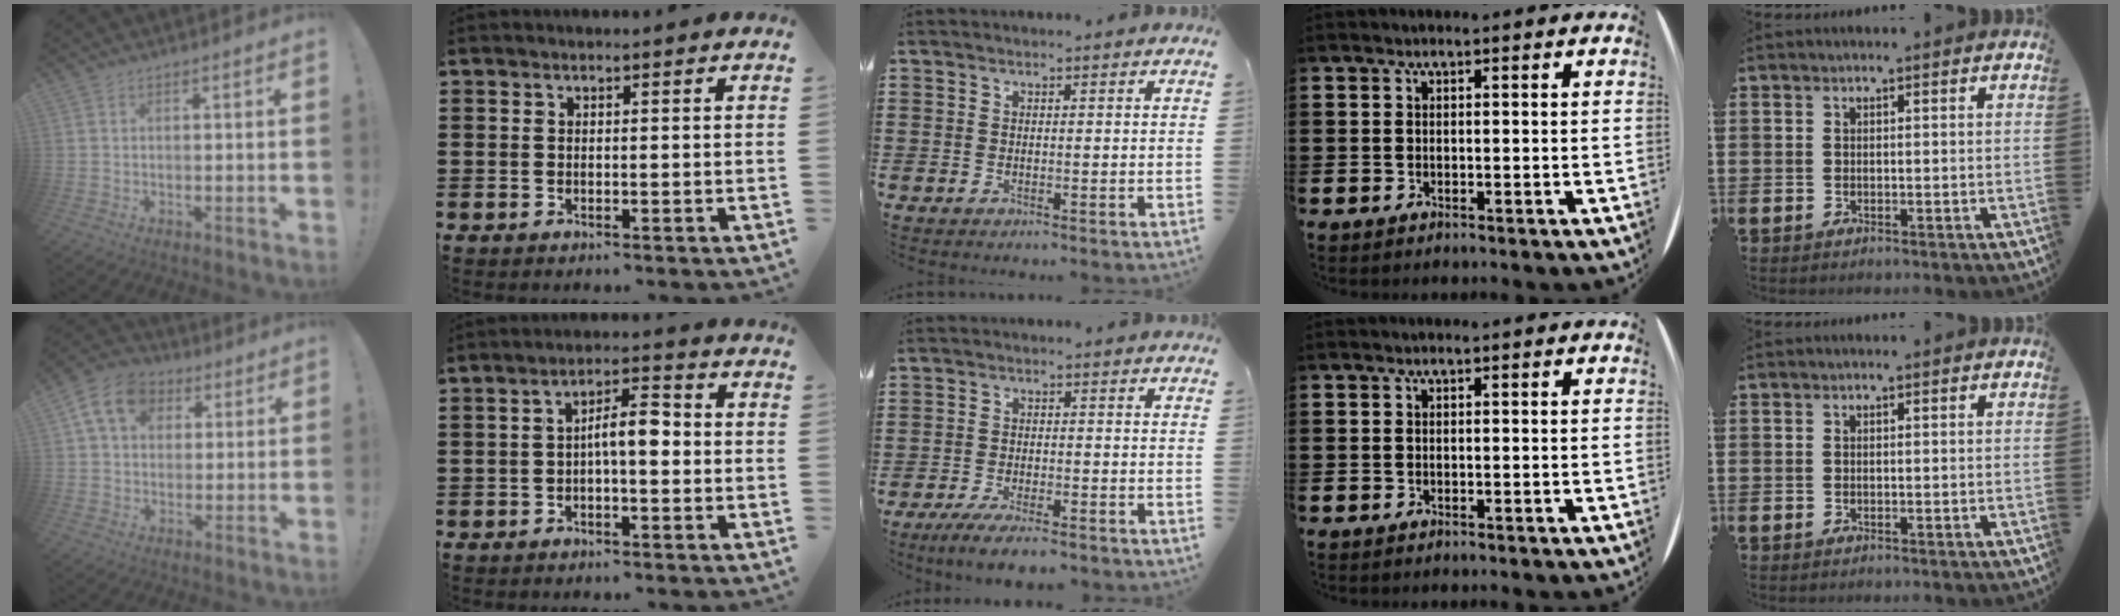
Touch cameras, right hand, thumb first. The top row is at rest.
{"thumb": {"total": 12.2, "force": [4.3, 9.4, 6.4], "torque": [-0.101, 0.000, 0.086]}, "index": {"total": 5.0, "force": [-0.5, 1.5, 4.8], "torque": [-0.089, 0.014, -0.013]}, "middle": {"total": 3.7, "force": [-3.1, 0.3, 1.9], "torque": [-0.044, -0.007, -0.063]}}